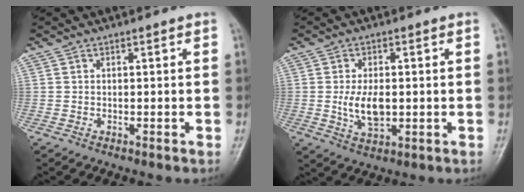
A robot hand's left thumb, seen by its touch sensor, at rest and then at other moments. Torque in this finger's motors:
{"motor_torque": [0.04, 0.23, 0.67, -0.10, 0.07]}